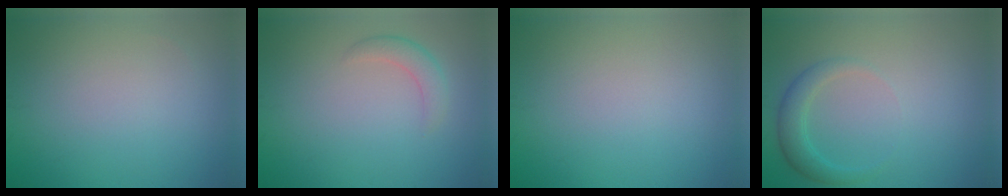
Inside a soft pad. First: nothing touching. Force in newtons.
{"total": 2.0, "press": 2.0, "slide": 0.1}
{"total": 0.0}
{"total": 2.2, "press": 2.2, "slide": 0.2}